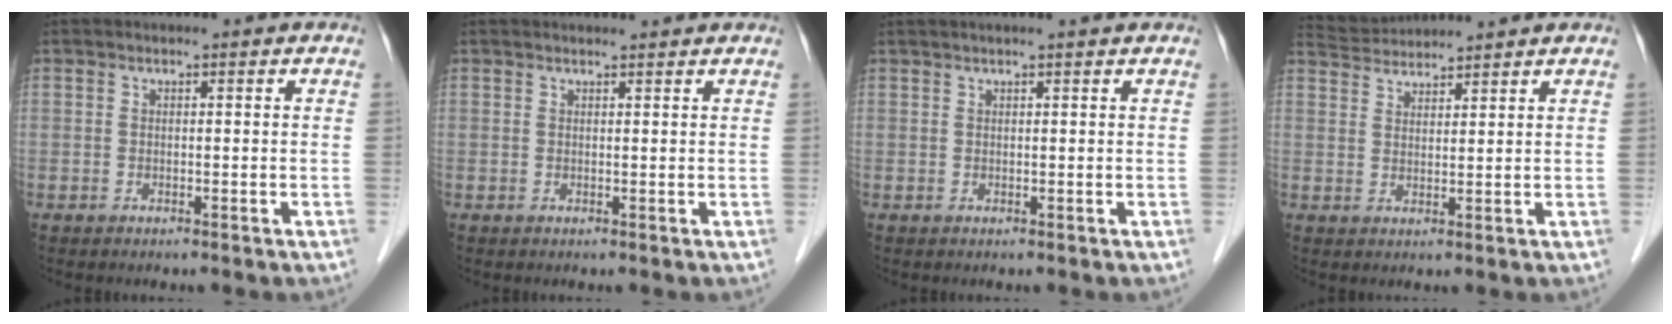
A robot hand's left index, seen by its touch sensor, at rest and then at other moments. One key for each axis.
{"total": 2.6, "fx": 2.5, "fy": 0.2, "fz": 0.5, "tx": -0.009, "ty": 0.011, "tz": 0.030}
{"total": 5.7, "fx": 5.0, "fy": -0.1, "fz": 2.7, "tx": -0.037, "ty": 0.029, "tz": 0.067}
{"total": 5.0, "fx": 5.0, "fy": -0.3, "fz": 0.1, "tx": -0.011, "ty": 0.029, "tz": 0.093}